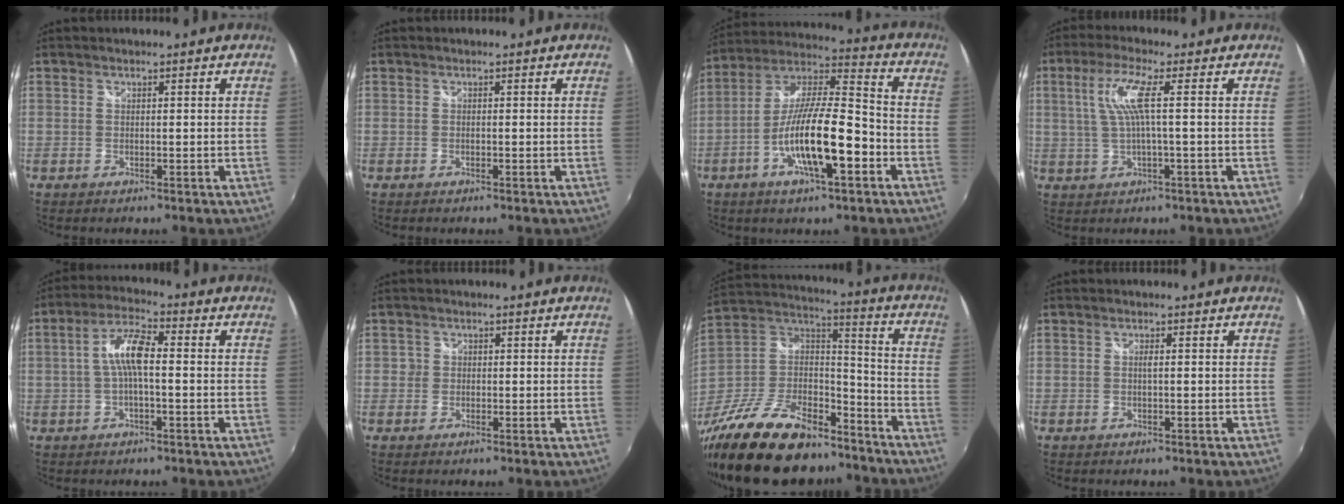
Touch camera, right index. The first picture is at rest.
{"total": 0.0}
{"total": 16.2, "force": [-5.9, 3.8, 14.6], "torque": [-0.275, -0.003, -0.110]}
{"total": 6.5, "force": [1.1, -0.1, 6.4], "torque": [-0.125, 0.000, 0.030]}
{"total": 6.9, "force": [-0.2, 1.8, 6.6], "torque": [-0.134, 0.015, -0.004]}
{"total": 1.4, "force": [-0.2, 1.4, 0.2], "torque": [-0.002, -0.001, -0.006]}
{"total": 29.8, "force": [-21.4, 13.0, 16.0], "torque": [-0.331, 0.003, -0.336]}
{"total": 0.6, "force": [0.0, -0.1, 0.6], "torque": [-0.010, 0.001, -0.001]}